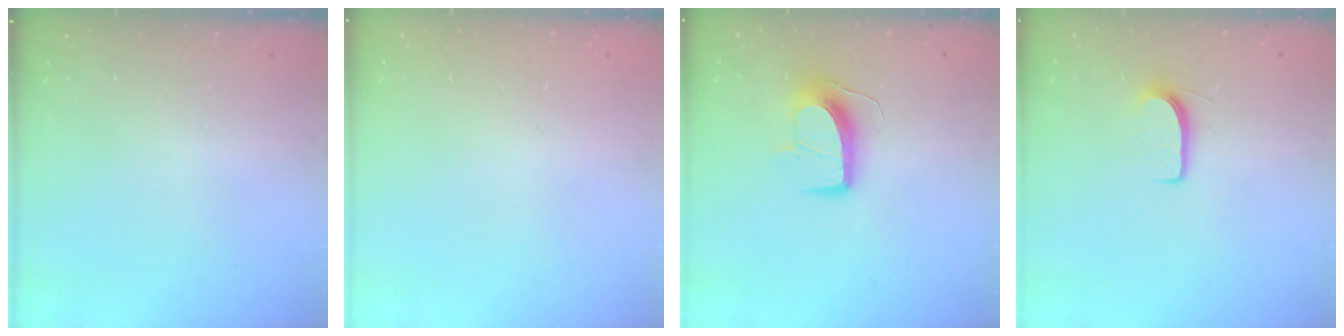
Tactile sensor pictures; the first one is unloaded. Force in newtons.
{"total": 0.0}
{"total": 11.6, "press": 11.6, "slide": 0.1}
{"total": 6.1, "press": 6.0, "slide": 0.7}